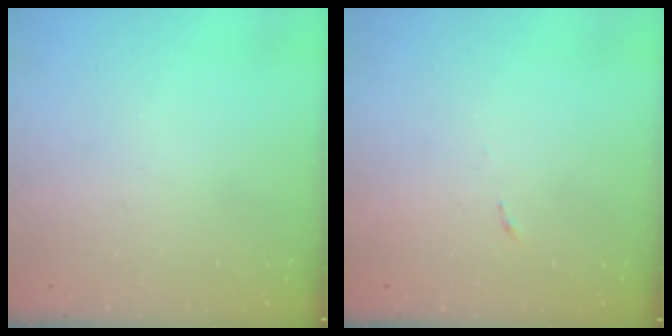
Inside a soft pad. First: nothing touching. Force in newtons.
{"total": 2.6, "press": 2.6, "slide": 0.4}